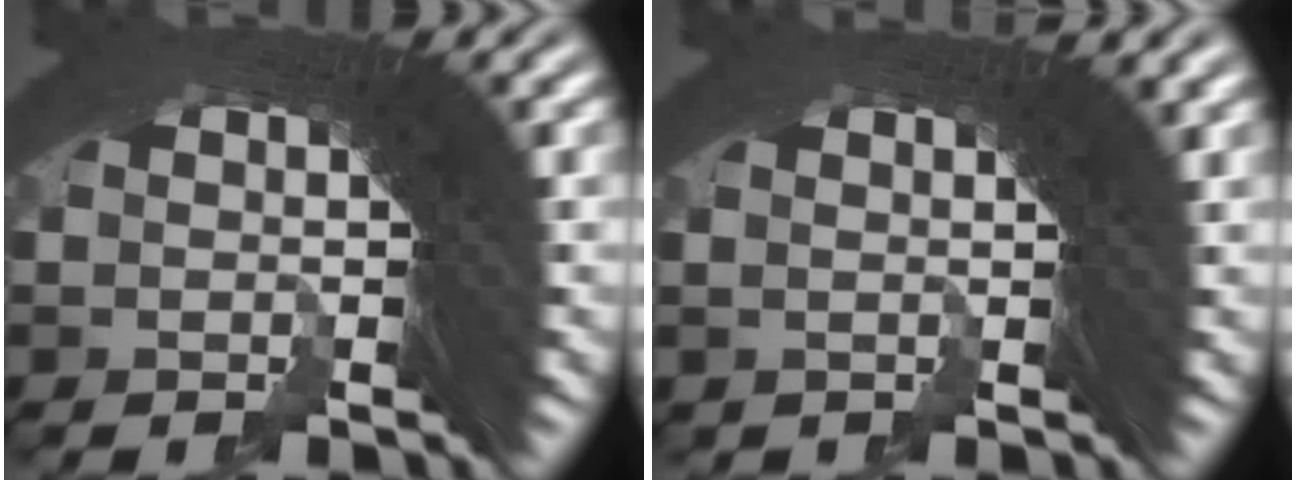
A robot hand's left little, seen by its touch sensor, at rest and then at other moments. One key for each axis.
{"total": 2.0, "fx": 1.6, "fy": -0.7, "fz": 1.0, "tx": -0.015, "ty": 0.008, "tz": 0.026}